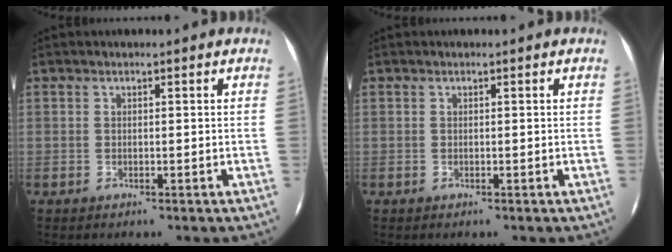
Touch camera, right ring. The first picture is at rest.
{"total": 0.0}